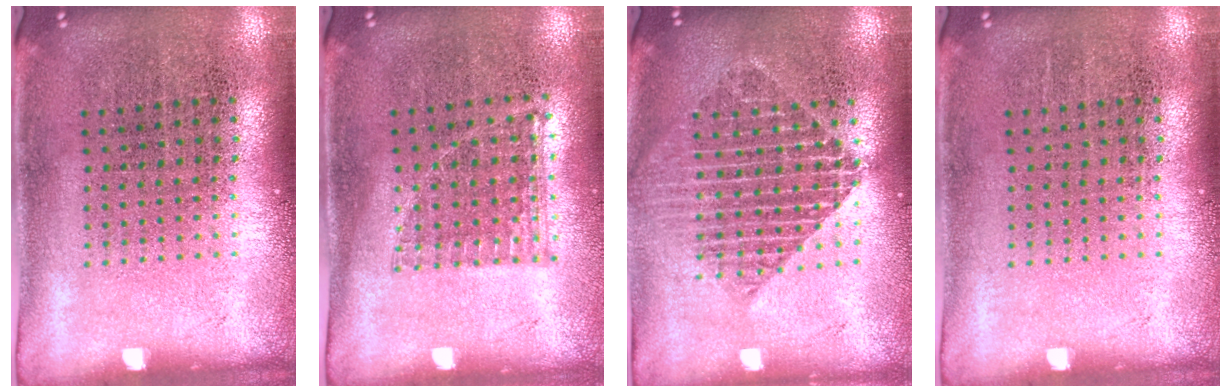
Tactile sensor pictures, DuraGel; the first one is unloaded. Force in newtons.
{"total": 0.9, "press": 0.8, "slide": 0.2}
{"total": 1.9, "press": 1.6, "slide": 1.0}
{"total": 0.0}